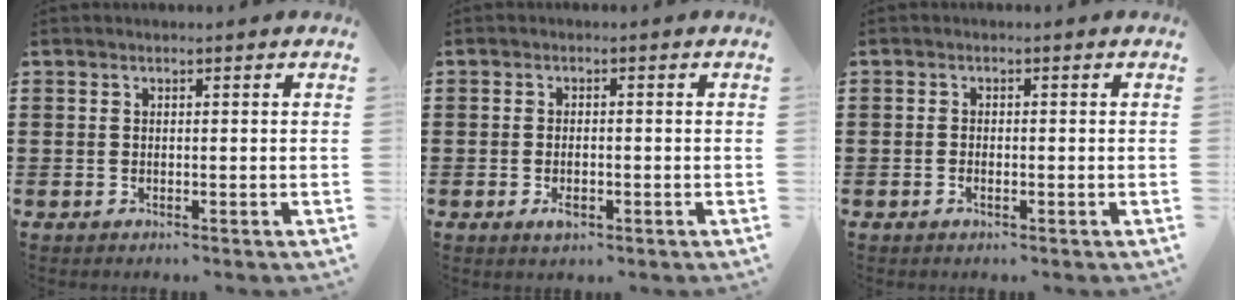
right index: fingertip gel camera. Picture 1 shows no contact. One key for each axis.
{"total": 2.2, "fx": -0.7, "fy": 0.9, "fz": 1.8, "tx": -0.036, "ty": -0.002, "tz": -0.012}
{"total": 0.9, "fx": -0.5, "fy": 0.3, "fz": 0.7, "tx": -0.015, "ty": -0.006, "tz": -0.007}